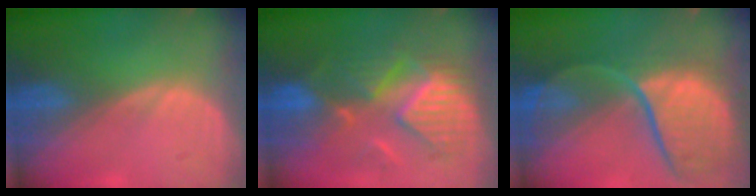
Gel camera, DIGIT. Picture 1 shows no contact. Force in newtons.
{"total": 9.6, "press": 9.3, "slide": 2.2}
{"total": 11.9, "press": 9.9, "slide": 6.7}